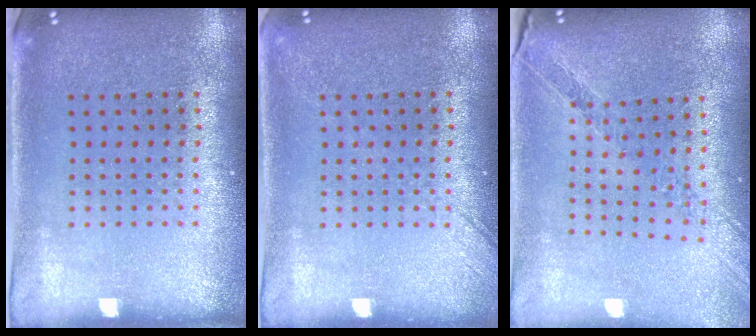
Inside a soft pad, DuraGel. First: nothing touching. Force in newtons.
{"total": 1.4, "press": 1.3, "slide": 0.3}
{"total": 1.1, "press": 1.1, "slide": 0.1}